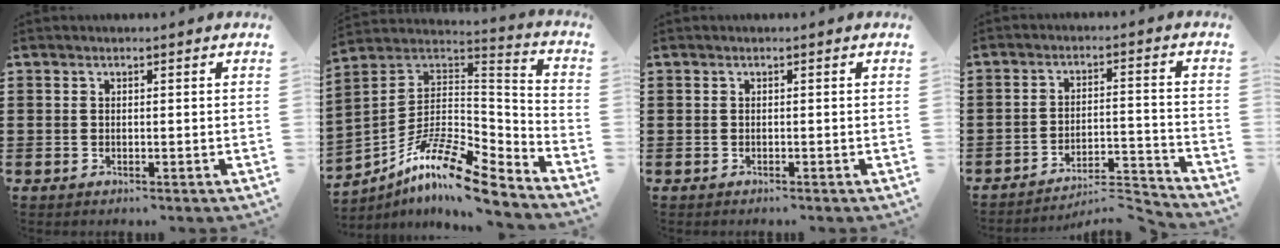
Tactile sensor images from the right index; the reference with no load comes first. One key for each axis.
{"total": 13.2, "fx": -9.3, "fy": 3.1, "fz": 8.8, "tx": -0.175, "ty": 0.010, "tz": -0.180}
{"total": 0.0}
{"total": 4.5, "fx": -4.3, "fy": 0.1, "fz": 1.4, "tx": -0.032, "ty": -0.008, "tz": -0.091}